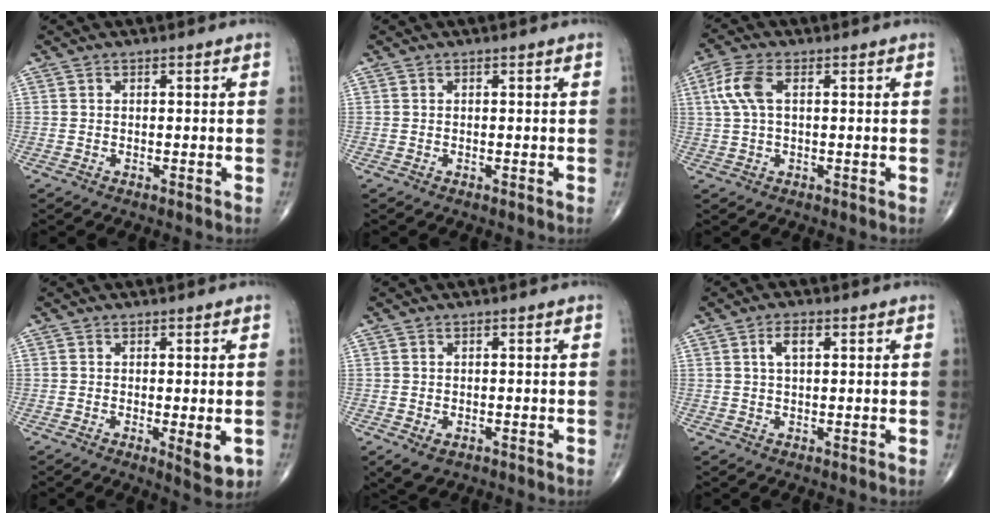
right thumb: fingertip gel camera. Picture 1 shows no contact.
{"total": 0.0}
{"total": 6.2, "force": [1.4, 2.8, 5.3], "torque": [-0.138, 0.016, 0.028]}
{"total": 4.5, "force": [-0.9, 1.5, 4.1], "torque": [-0.054, -0.012, -0.010]}
{"total": 2.8, "force": [-0.9, 1.9, 1.8], "torque": [-0.029, -0.006, -0.004]}
{"total": 3.5, "force": [1.3, 1.6, 2.9], "torque": [-0.052, 0.004, 0.024]}